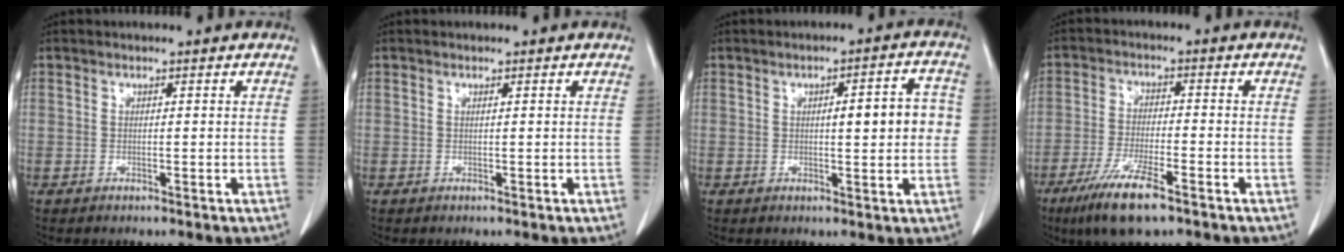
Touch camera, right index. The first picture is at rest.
{"total": 0.0}
{"total": 6.8, "force": [0.4, 1.6, 6.6], "torque": [-0.089, 0.017, 0.007]}
{"total": 9.0, "force": [-5.7, 1.3, 6.9], "torque": [-0.138, -0.020, -0.100]}